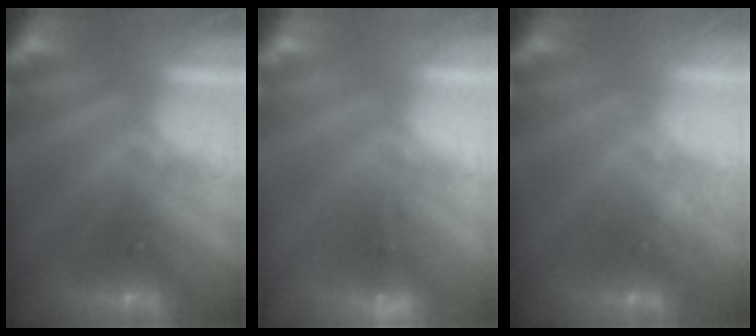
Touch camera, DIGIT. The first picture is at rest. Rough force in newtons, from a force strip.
{"total": 1.8}
{"total": 2.4}